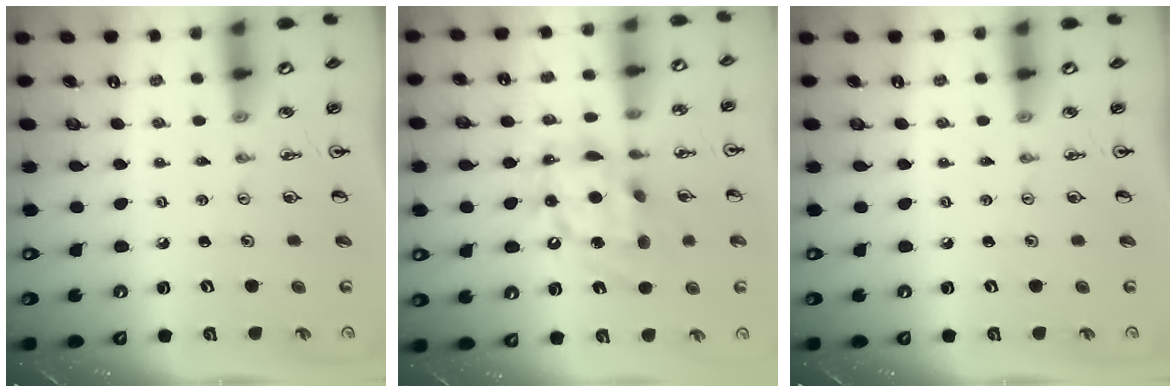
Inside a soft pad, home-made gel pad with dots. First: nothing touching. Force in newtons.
{"total": 14.7, "press": 14.6, "slide": 1.3}
{"total": 0.0}